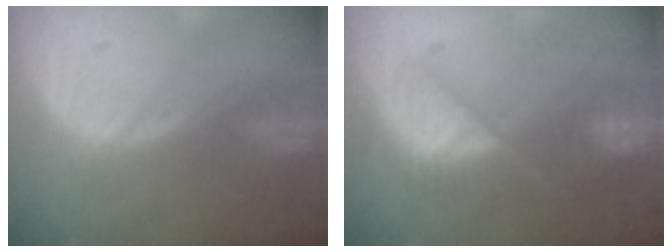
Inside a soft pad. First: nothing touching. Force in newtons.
{"total": 9.8, "press": 8.3, "slide": 5.2}